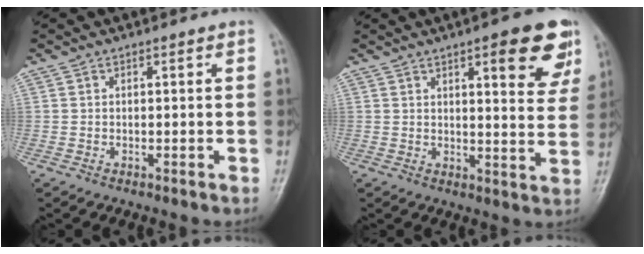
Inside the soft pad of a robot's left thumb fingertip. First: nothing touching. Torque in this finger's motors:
{"motor_torque": [0.29, 0.32, 0.11, -0.41, 0.02]}